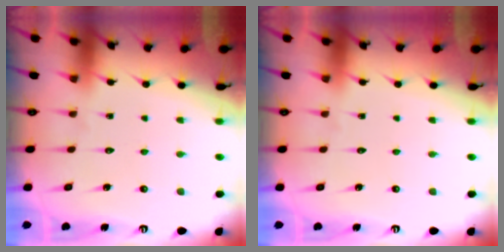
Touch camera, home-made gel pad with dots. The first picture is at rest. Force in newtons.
{"total": 0.0}